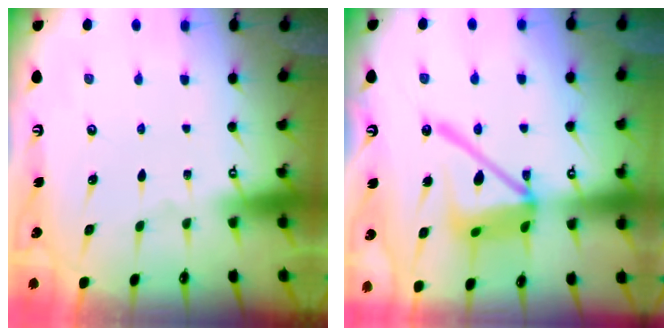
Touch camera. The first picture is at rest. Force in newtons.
{"total": 16.9, "press": 16.8, "slide": 1.9}